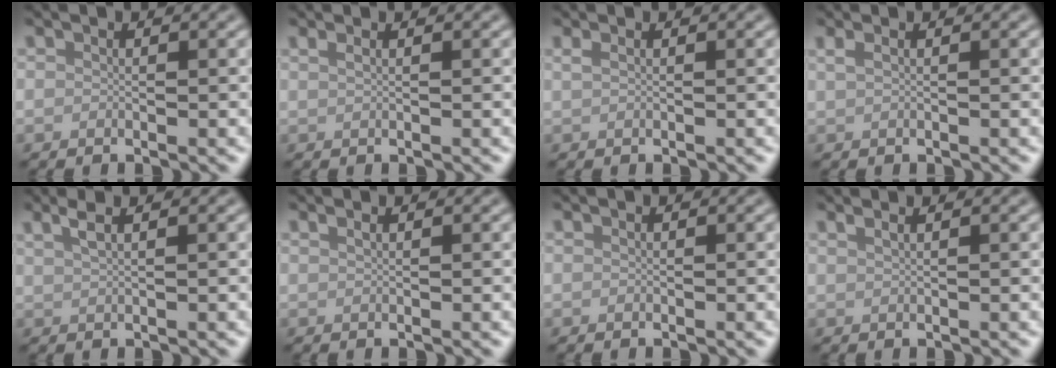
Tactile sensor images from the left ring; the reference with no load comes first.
{"total": 1.4, "force": [0.9, 0.7, 0.9], "torque": [-0.008, -0.005, 0.005]}
{"total": 1.0, "force": [0.5, 0.5, 0.8], "torque": [-0.013, -0.001, 0.006]}
{"total": 1.4, "force": [0.7, 0.7, 1.0], "torque": [-0.018, -0.005, 0.007]}
{"total": 2.6, "force": [1.7, 1.0, 1.8], "torque": [-0.018, 0.007, 0.011]}
{"total": 0.7, "force": [0.5, 0.3, 0.4], "torque": [-0.004, -0.001, 0.006]}
{"total": 0.0}
{"total": 1.9, "force": [1.3, 0.8, 1.0], "torque": [0.000, -0.001, 0.003]}